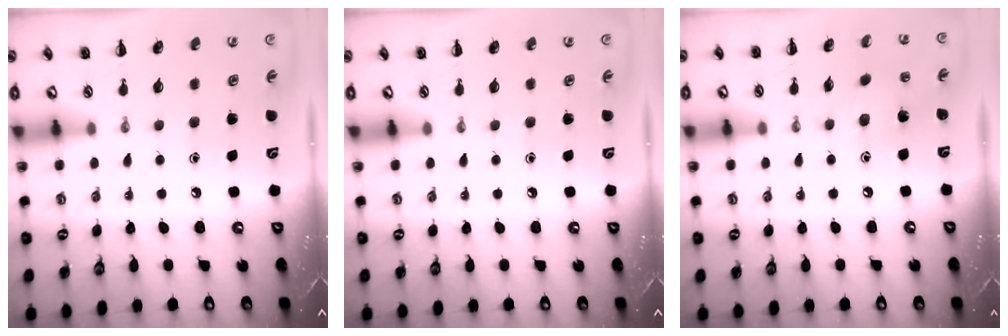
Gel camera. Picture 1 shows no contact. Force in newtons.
{"total": 0.0}
{"total": 4.2, "press": 4.0, "slide": 1.1}